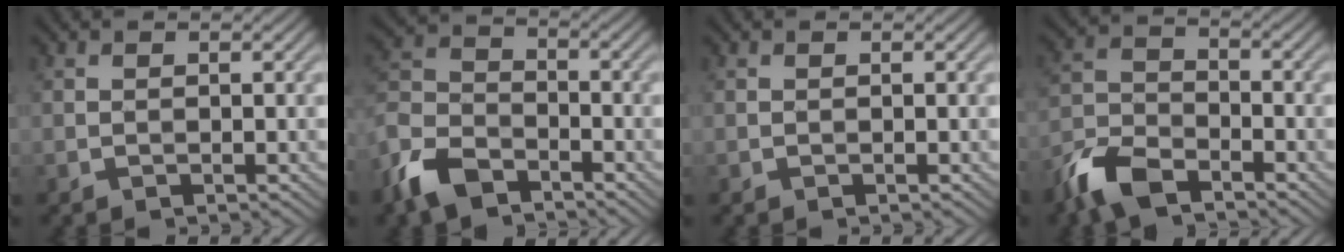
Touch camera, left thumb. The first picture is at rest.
{"total": 9.2, "force": [-6.5, 4.6, 4.6], "torque": [-0.115, -0.010, -0.149]}
{"total": 0.0}
{"total": 8.1, "force": [-6.1, 3.3, 4.1], "torque": [-0.090, -0.008, -0.140]}